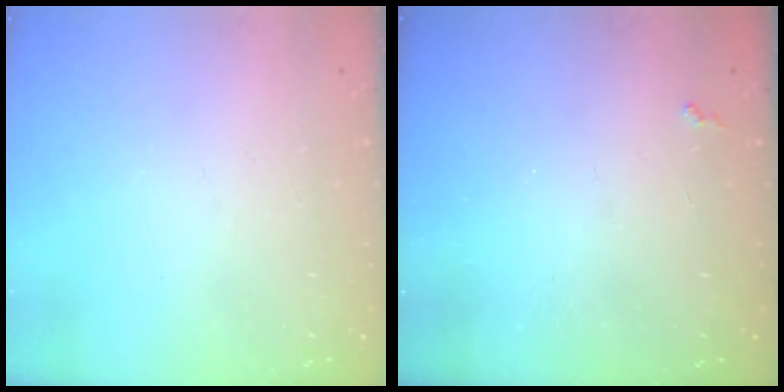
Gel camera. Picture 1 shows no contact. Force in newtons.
{"total": 2.3, "press": 2.2, "slide": 0.4}